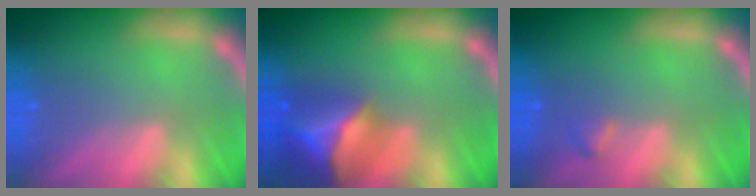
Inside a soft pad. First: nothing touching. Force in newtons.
{"total": 8.4}
{"total": 0.9}